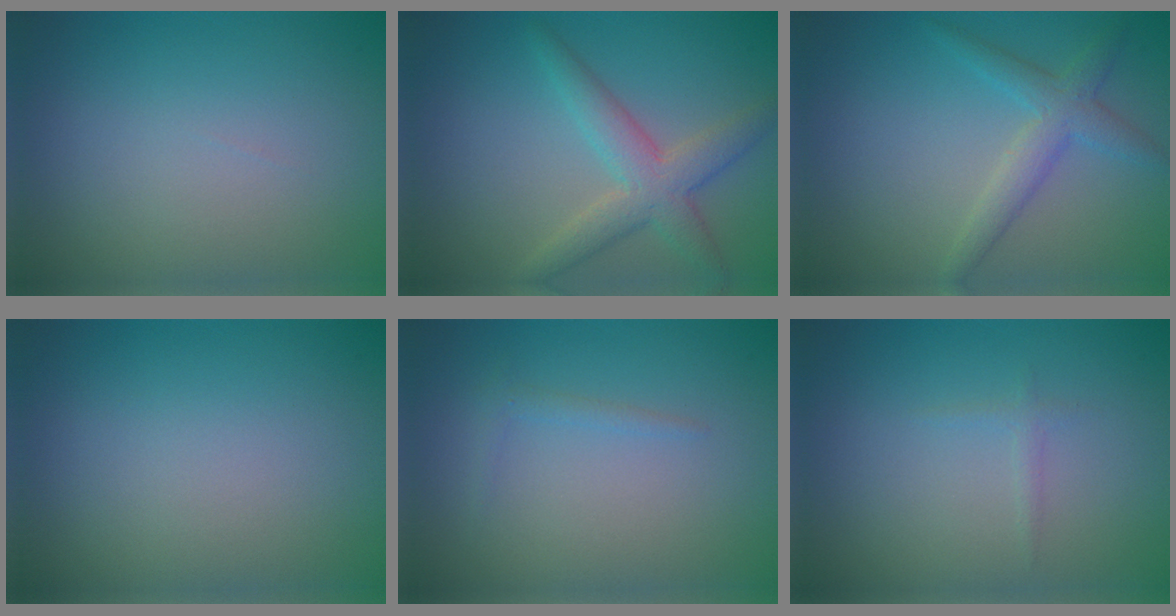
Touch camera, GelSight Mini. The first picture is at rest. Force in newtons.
{"total": 4.1, "press": 4.1, "slide": 0.1}
{"total": 3.0, "press": 3.0, "slide": 0.1}
{"total": 0.0}
{"total": 0.9, "press": 0.9, "slide": 0.0}
{"total": 0.6, "press": 0.6, "slide": 0.0}